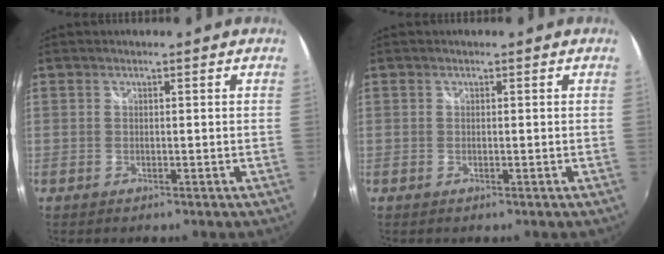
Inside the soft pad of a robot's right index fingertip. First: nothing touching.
{"total": 0.0}